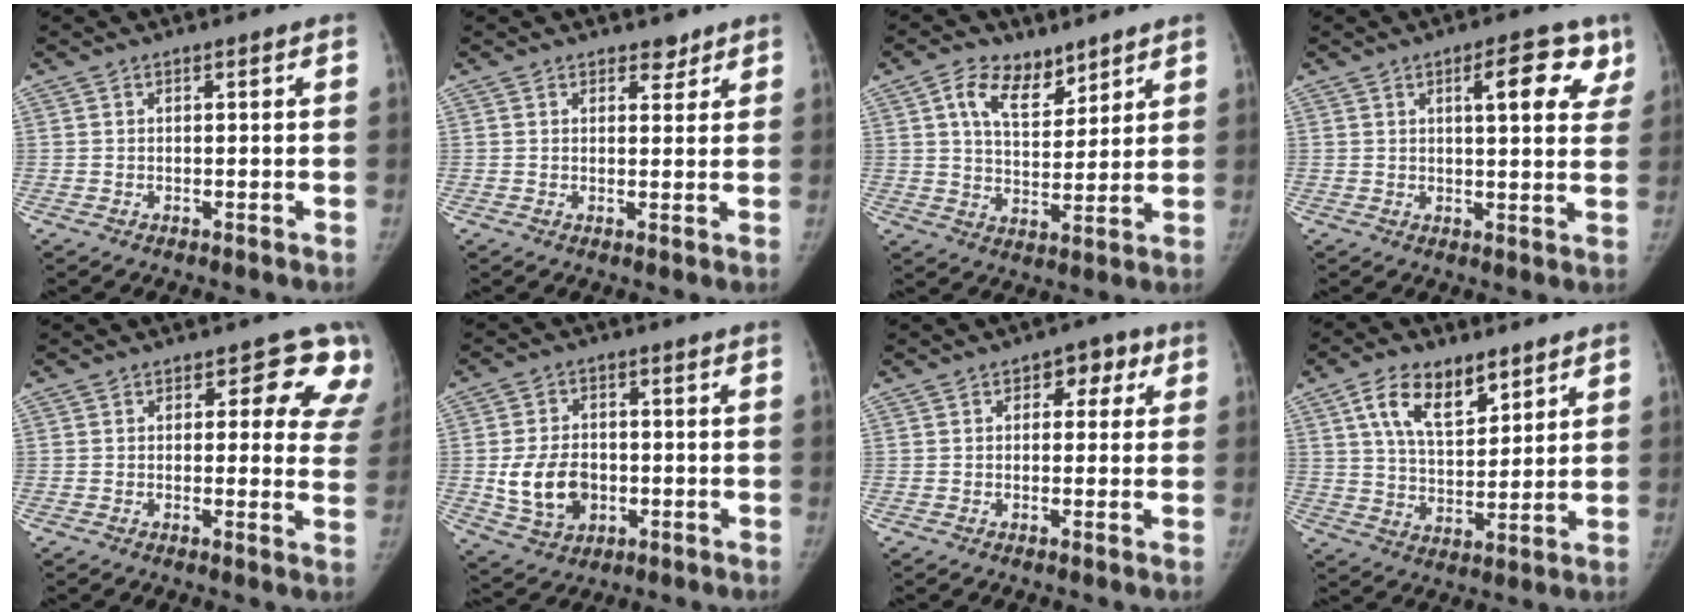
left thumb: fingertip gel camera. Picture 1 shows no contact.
{"total": 2.5, "force": [1.9, 1.5, 0.5], "torque": [0.013, -0.011, 0.023]}
{"total": 9.2, "force": [5.5, 5.2, 5.2], "torque": [-0.065, -0.034, 0.099]}
{"total": 10.0, "force": [4.7, 3.8, 8.0], "torque": [-0.068, -0.015, 0.055]}
{"total": 9.8, "force": [5.9, 5.7, 5.4], "torque": [-0.002, -0.023, 0.041]}
{"total": 10.2, "force": [-1.5, 7.7, 6.5], "torque": [-0.097, 0.004, -0.015]}
{"total": 4.9, "force": [1.7, 3.4, 3.1], "torque": [-0.001, 0.003, 0.012]}
{"total": 11.6, "force": [6.3, 6.0, 7.8], "torque": [-0.113, -0.029, 0.119]}